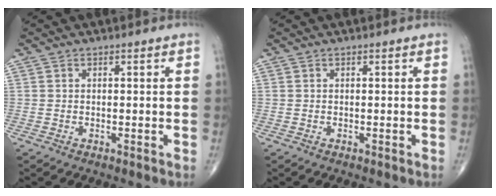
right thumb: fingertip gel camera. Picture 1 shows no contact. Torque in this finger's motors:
{"motor_torque": [-0.23, 0.00, -0.02, 0.01, 0.00]}